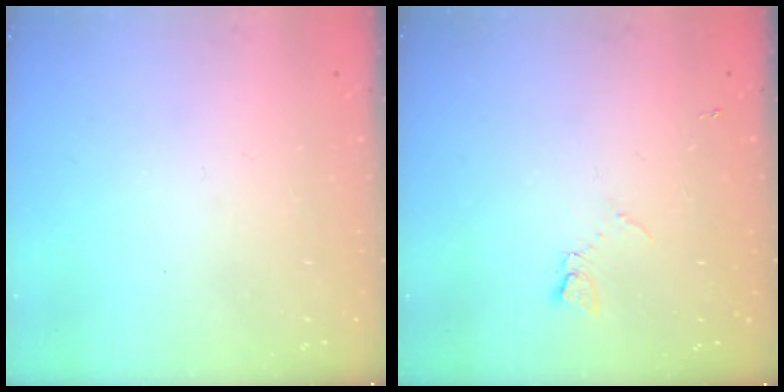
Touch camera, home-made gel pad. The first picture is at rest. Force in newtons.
{"total": 4.5, "press": 4.5, "slide": 0.7}